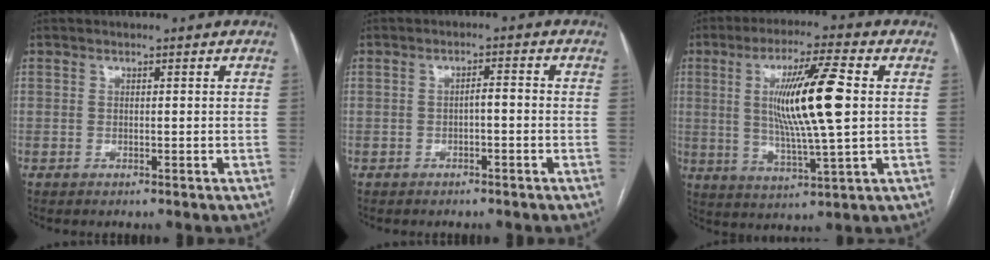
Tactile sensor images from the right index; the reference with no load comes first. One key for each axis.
{"total": 1.9, "fx": -0.6, "fy": 0.5, "fz": 1.8, "tx": -0.027, "ty": 0.006, "tz": -0.009}
{"total": 13.7, "fx": 1.9, "fy": 0.4, "fz": 13.5, "tx": -0.248, "ty": -0.002, "tz": 0.035}